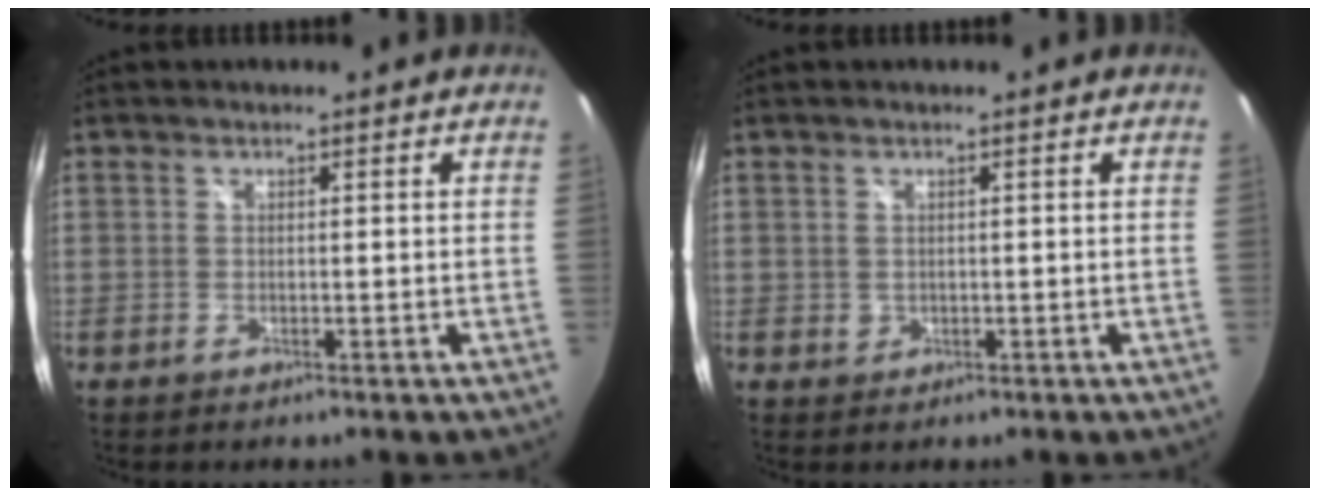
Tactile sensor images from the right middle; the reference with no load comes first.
{"total": 0.9, "force": [0.0, 0.9, 0.2], "torque": [-0.001, -0.001, 0.001]}